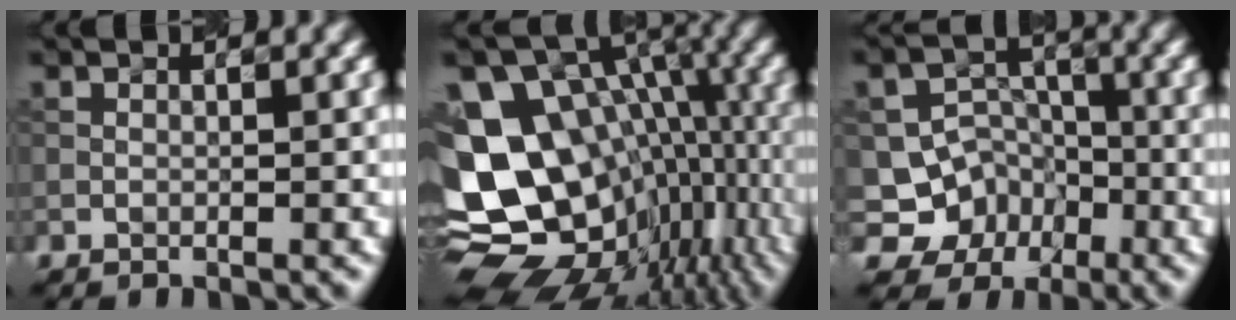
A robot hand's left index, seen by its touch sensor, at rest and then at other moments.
{"total": 15.6, "force": [-0.8, 12.1, 9.8], "torque": [-0.183, -0.009, 0.034]}
{"total": 6.1, "force": [-3.1, 5.2, 0.9], "torque": [0.002, 0.004, -0.058]}